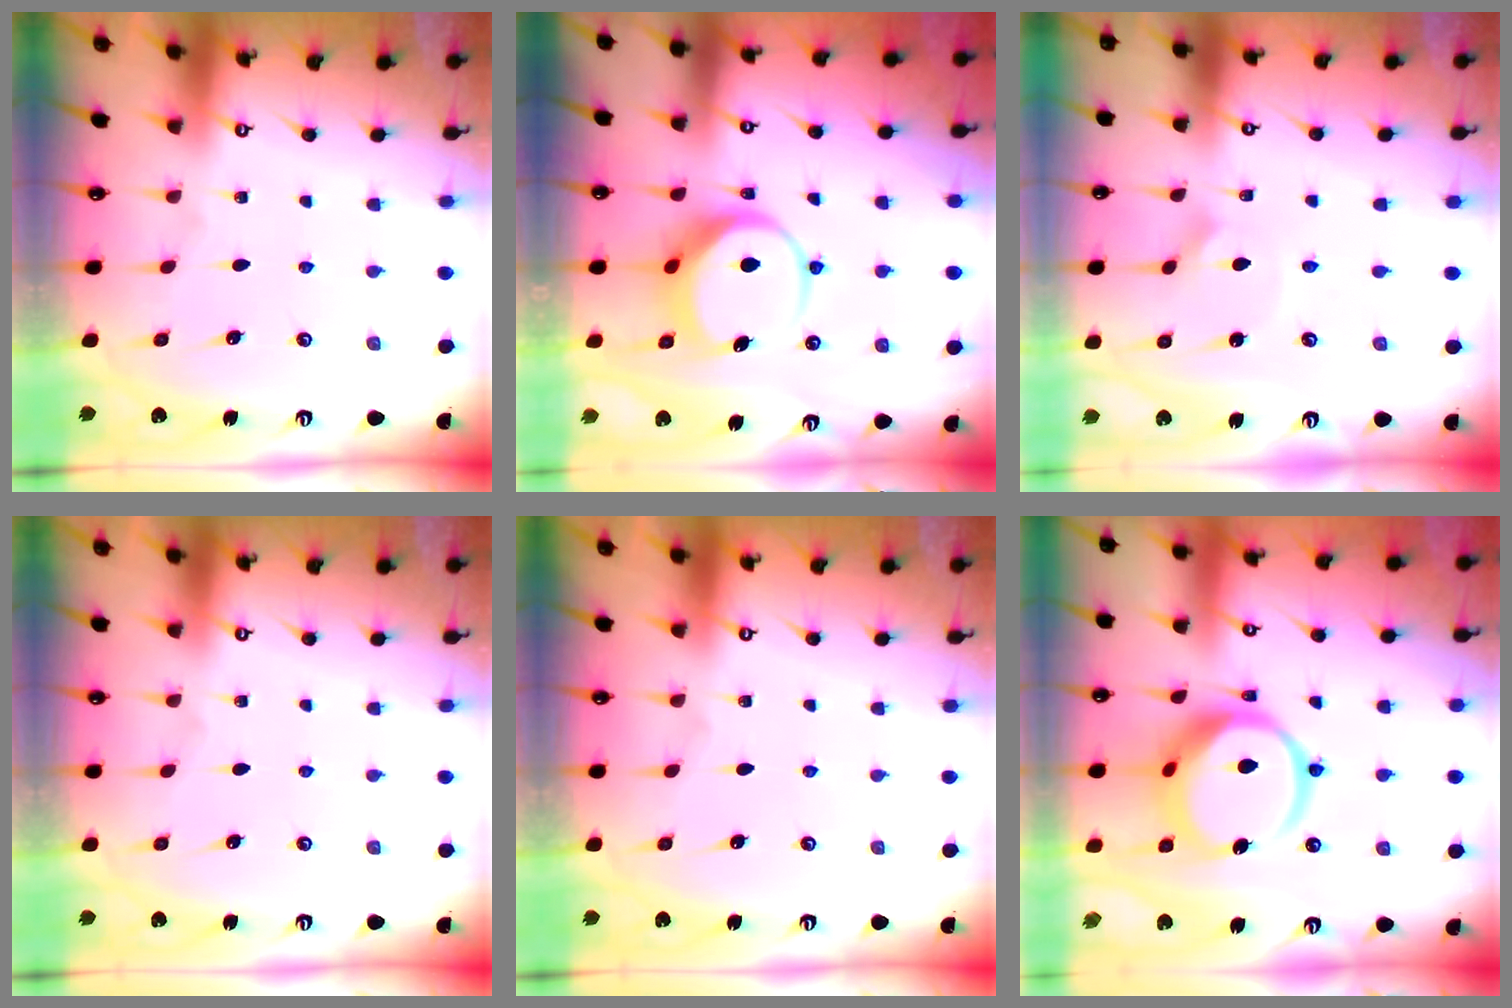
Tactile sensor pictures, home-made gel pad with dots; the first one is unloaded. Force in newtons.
{"total": 8.5, "press": 8.5, "slide": 1.0}
{"total": 2.3, "press": 2.3, "slide": 0.3}
{"total": 0.0}
{"total": 0.0}
{"total": 13.6, "press": 13.5, "slide": 1.6}